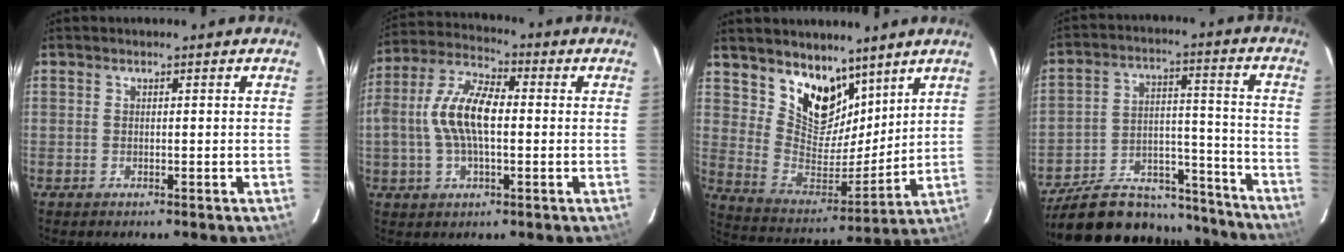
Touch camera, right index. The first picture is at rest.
{"total": 11.7, "force": [-0.3, 5.3, 10.5], "torque": [-0.217, 0.016, -0.010]}
{"total": 13.3, "force": [9.5, 7.5, 5.6], "torque": [-0.109, -0.010, 0.184]}
{"total": 23.9, "force": [-20.1, 9.5, 8.6], "torque": [-0.167, 0.035, -0.271]}